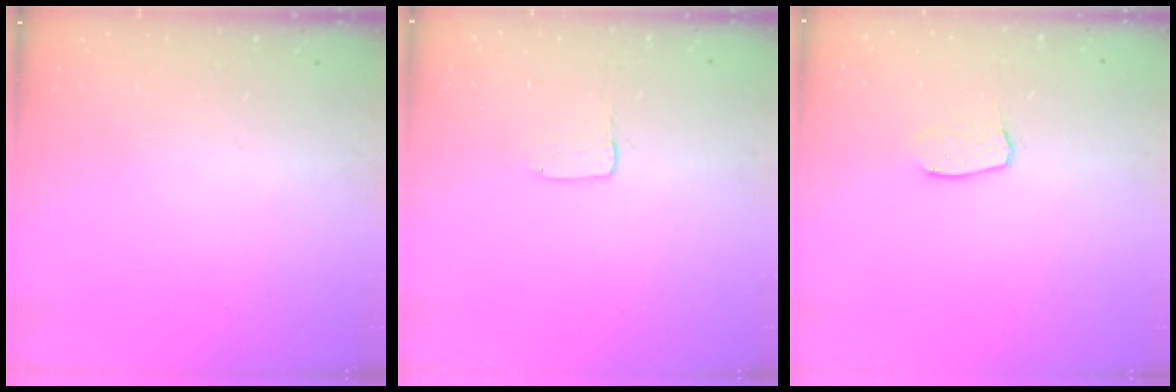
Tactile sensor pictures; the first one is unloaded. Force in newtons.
{"total": 1.3, "press": 1.2, "slide": 0.1}
{"total": 4.5, "press": 4.4, "slide": 0.3}